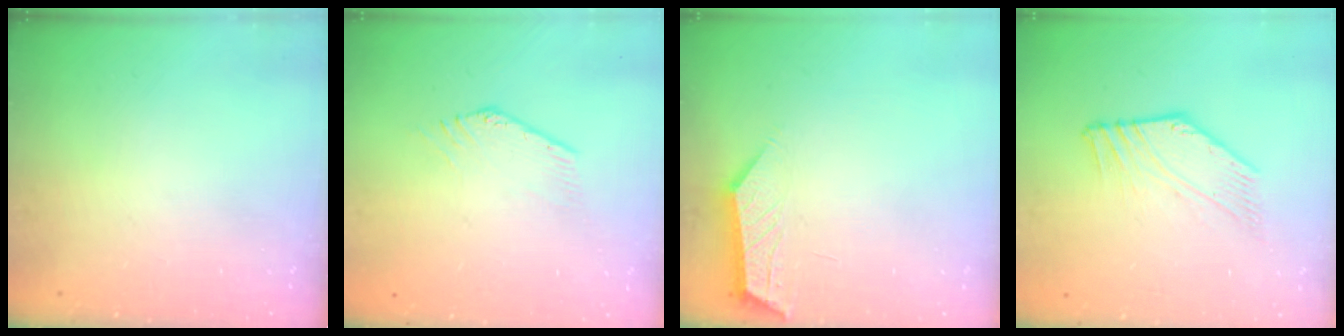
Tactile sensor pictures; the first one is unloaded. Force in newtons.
{"total": 0.7, "press": 0.7, "slide": 0.2}
{"total": 2.1, "press": 2.1, "slide": 0.3}
{"total": 0.6, "press": 0.1, "slide": 0.6}